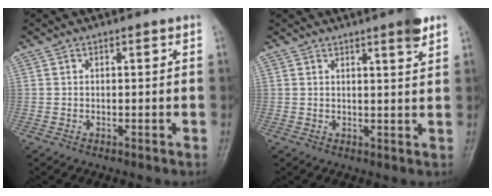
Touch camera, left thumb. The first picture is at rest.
{"total": 4.2, "force": [2.8, 0.4, 3.1], "torque": [-0.037, -0.016, 0.036]}